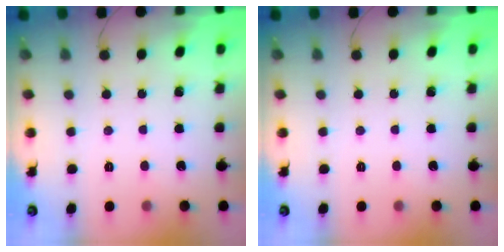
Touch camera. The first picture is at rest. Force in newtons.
{"total": 0.0}